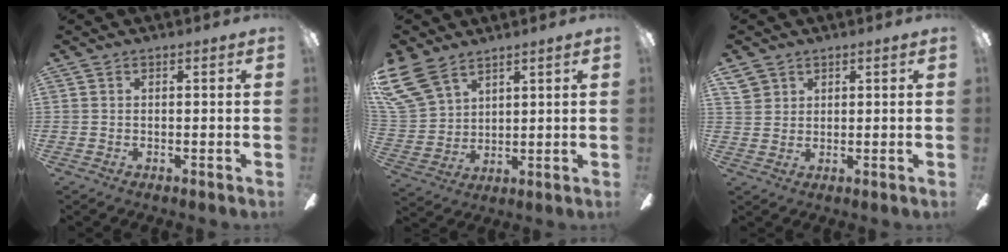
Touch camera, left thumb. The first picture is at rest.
{"total": 12.6, "force": [8.5, 7.5, 5.6], "torque": [-0.150, -0.029, 0.167]}
{"total": 3.7, "force": [2.4, 2.7, 0.7], "torque": [-0.016, 0.001, 0.045]}